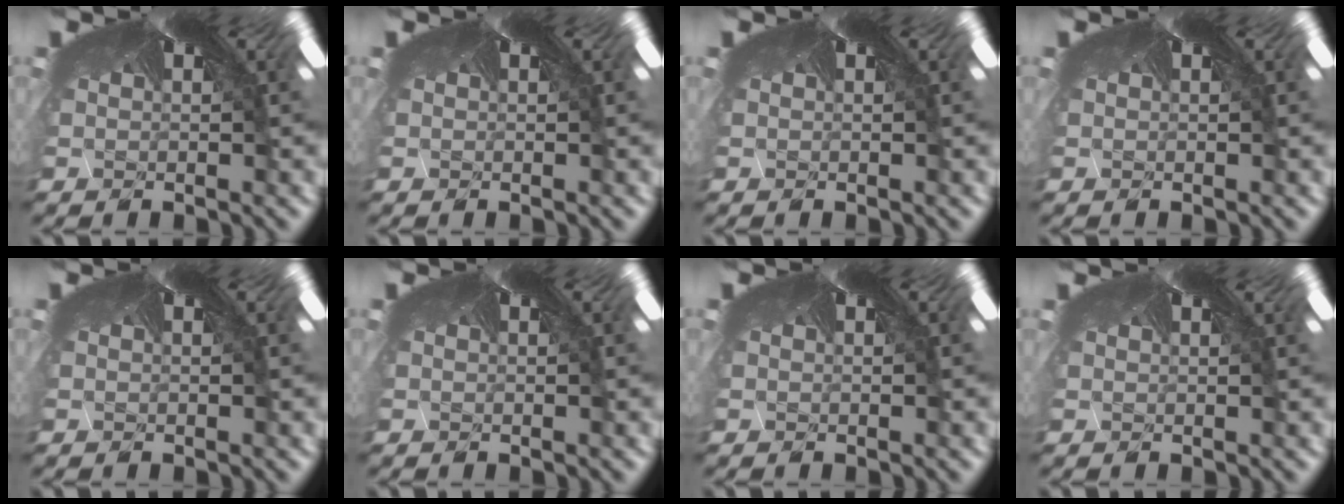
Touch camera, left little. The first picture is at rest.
{"total": 0.0}
{"total": 0.0}
{"total": 0.0}
{"total": 0.0}
{"total": 0.0}
{"total": 0.0}
{"total": 0.0}